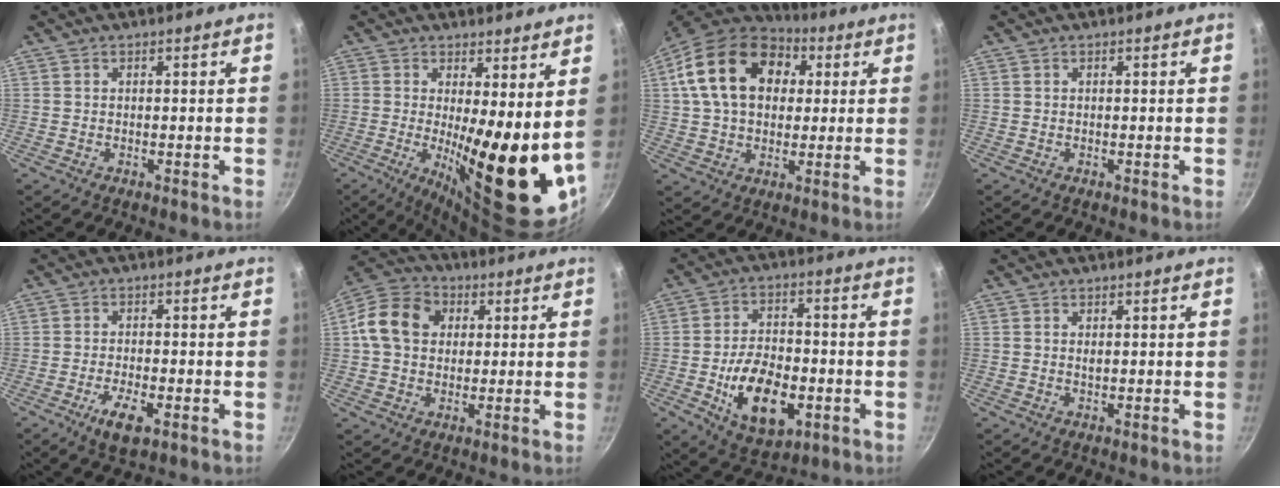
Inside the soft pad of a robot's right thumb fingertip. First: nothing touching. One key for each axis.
{"total": 17.7, "fx": 0.7, "fy": 5.2, "fz": 17.0, "tx": -0.222, "ty": -0.034, "tz": 0.019}
{"total": 20.1, "fx": 5.4, "fy": 14.2, "fz": 13.2, "tx": -0.213, "ty": 0.019, "tz": 0.079}
{"total": 0.0}
{"total": 5.9, "fx": -2.7, "fy": 2.1, "fz": 4.8, "tx": -0.088, "ty": 0.004, "tz": -0.046}
{"total": 11.9, "fx": 2.1, "fy": 9.6, "fz": 6.7, "tx": -0.101, "ty": 0.020, "tz": 0.017}
{"total": 15.0, "fx": -4.1, "fy": 8.7, "fz": 11.5, "tx": -0.170, "ty": 0.014, "tz": -0.058}
{"total": 0.7, "fx": 0.2, "fy": 0.3, "fz": 0.6, "tx": -0.011, "ty": 0.000, "tz": 0.003}